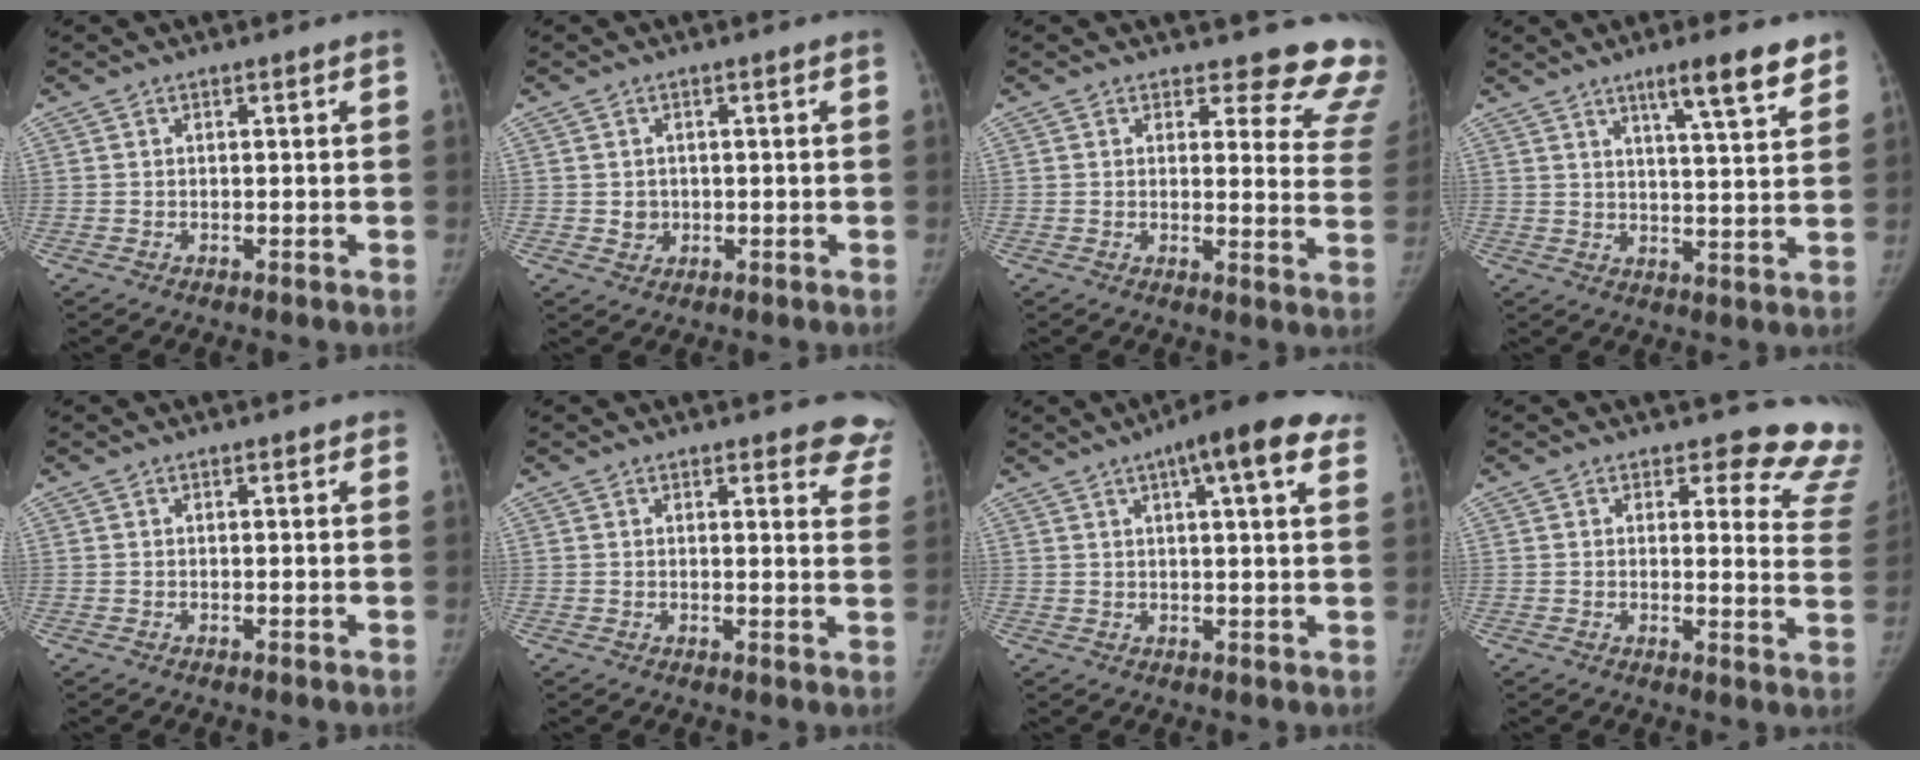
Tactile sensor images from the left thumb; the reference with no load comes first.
{"total": 2.2, "force": [-0.1, 2.1, 0.8], "torque": [-0.001, 0.002, 0.003]}
{"total": 14.5, "force": [13.6, 4.5, 2.6], "torque": [0.032, -0.128, 0.114]}
{"total": 9.6, "force": [6.5, 1.3, 6.9], "torque": [-0.087, -0.036, 0.095]}
{"total": 0.7, "force": [0.5, 0.4, 0.3], "torque": [-0.002, -0.002, 0.003]}
{"total": 9.4, "force": [8.2, 2.9, 3.5], "torque": [0.014, -0.038, 0.064]}
{"total": 13.6, "force": [7.7, 3.0, 10.8], "torque": [-0.129, 0.003, 0.097]}
{"total": 13.4, "force": [12.6, 4.1, 1.9], "torque": [0.038, -0.128, 0.098]}